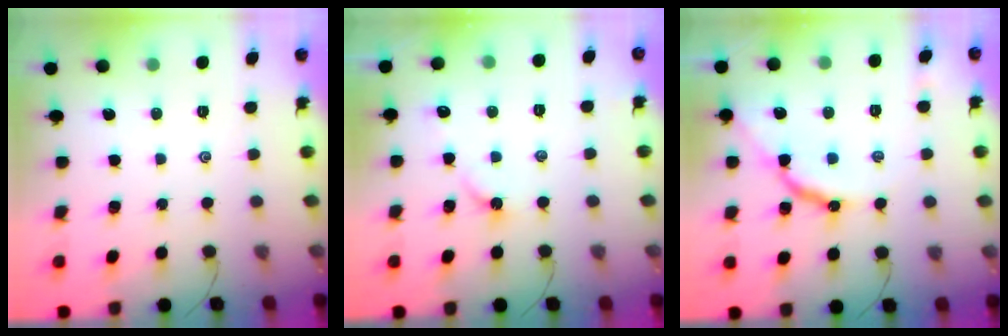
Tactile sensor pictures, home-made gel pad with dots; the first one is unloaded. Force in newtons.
{"total": 2.9, "press": 2.9, "slide": 0.5}
{"total": 10.0, "press": 10.0, "slide": 1.1}